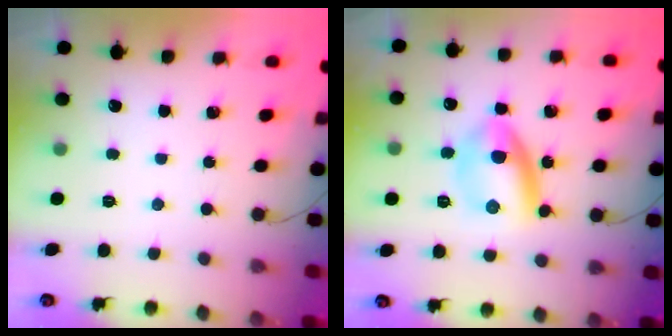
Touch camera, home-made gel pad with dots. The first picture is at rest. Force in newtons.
{"total": 9.4, "press": 9.4, "slide": 0.9}